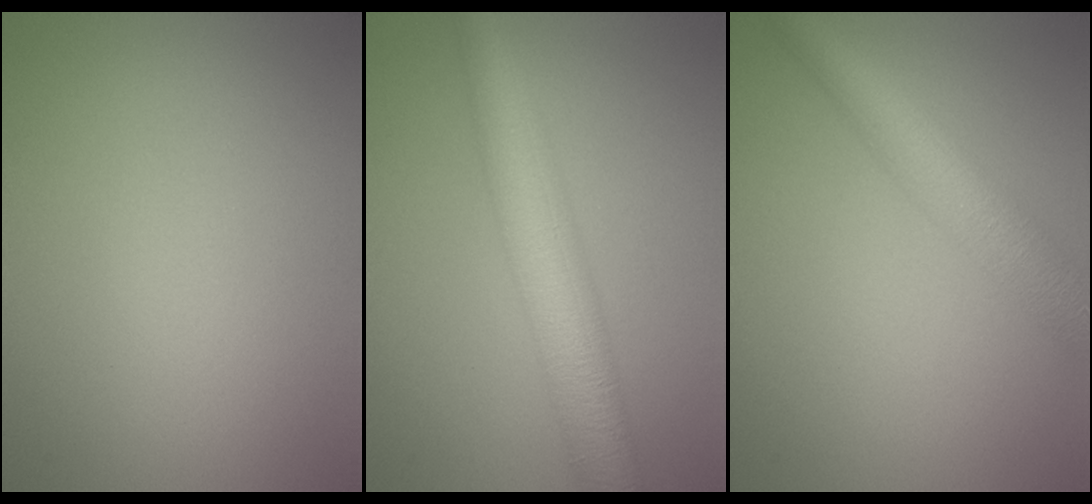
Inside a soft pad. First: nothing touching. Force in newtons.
{"total": 7.5, "press": 7.5, "slide": 0.1}
{"total": 5.7, "press": 5.7, "slide": 0.3}